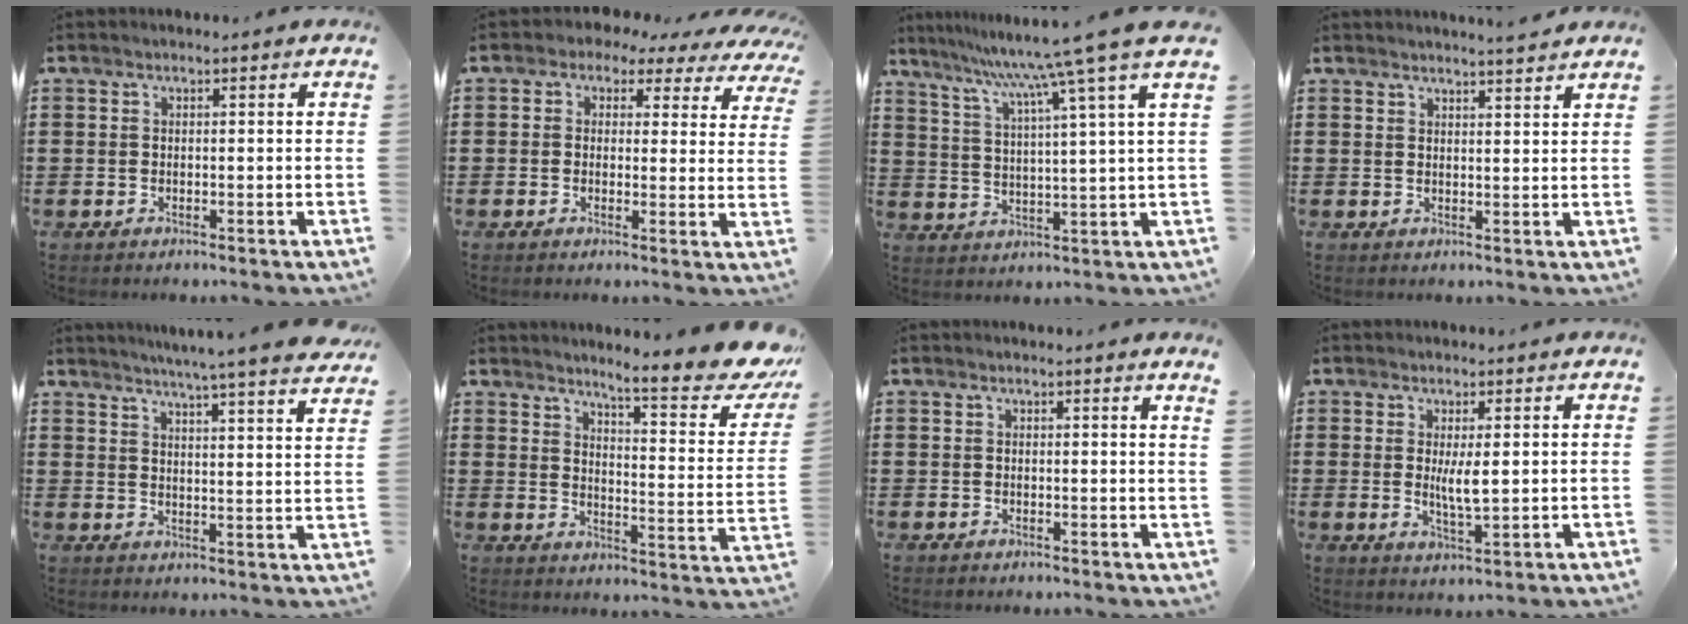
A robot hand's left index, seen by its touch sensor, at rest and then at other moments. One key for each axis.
{"total": 2.3, "fx": 1.4, "fy": 1.8, "fz": 0.5, "tx": -0.025, "ty": -0.010, "tz": 0.018}
{"total": 9.6, "fx": 7.5, "fy": -2.3, "fz": 5.5, "tx": -0.137, "ty": -0.048, "tz": 0.114}
{"total": 2.4, "fx": 2.4, "fy": -0.5, "fz": 0.1, "tx": -0.010, "ty": -0.007, "tz": 0.046}
{"total": 4.9, "fx": 4.6, "fy": -1.0, "fz": 1.4, "tx": -0.046, "ty": -0.034, "tz": 0.075}
{"total": 9.5, "fx": 7.6, "fy": 0.4, "fz": 5.6, "tx": -0.094, "ty": -0.057, "tz": 0.120}
{"total": 1.0, "fx": 0.9, "fy": -0.4, "fz": 0.4, "tx": -0.009, "ty": -0.005, "tz": 0.016}
{"total": 4.1, "fx": 0.8, "fy": 0.9, "fz": 4.0, "tx": -0.070, "ty": -0.005, "tz": 0.012}